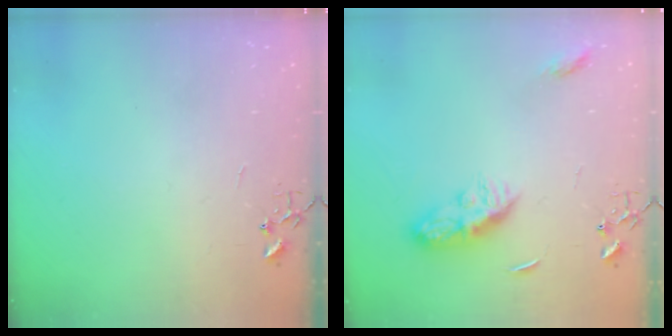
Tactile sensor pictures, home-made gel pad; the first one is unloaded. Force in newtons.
{"total": 8.8, "press": 8.8, "slide": 0.0}